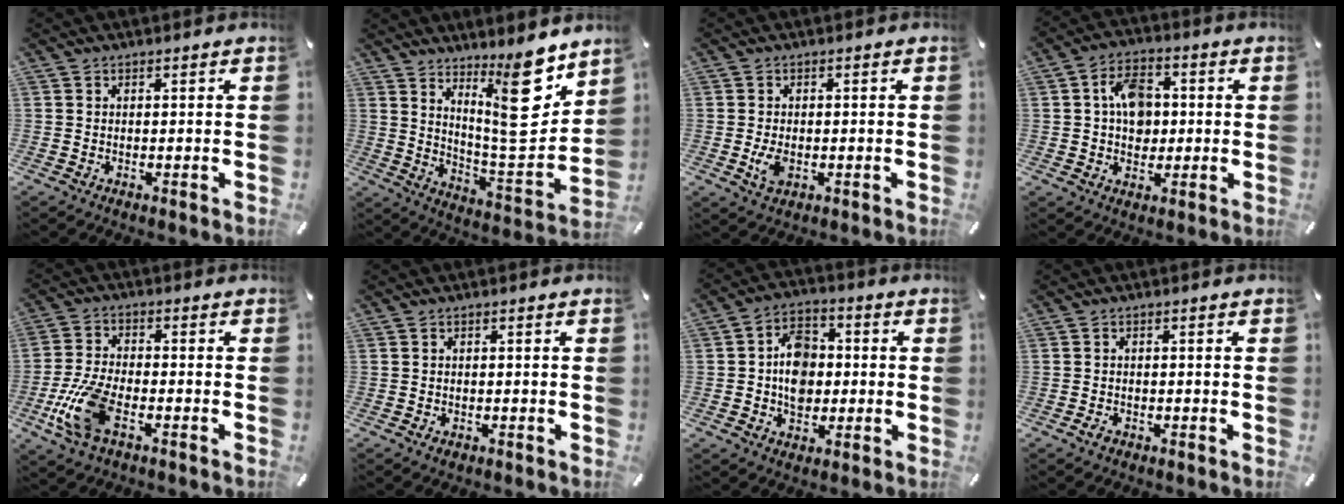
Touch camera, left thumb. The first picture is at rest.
{"total": 17.9, "force": [10.8, 5.7, 13.1], "torque": [-0.160, -0.092, 0.171]}
{"total": 3.8, "force": [-0.7, 2.3, 2.9], "torque": [-0.072, -0.006, -0.014]}
{"total": 8.8, "force": [0.7, 6.6, 5.7], "torque": [-0.096, 0.008, 0.012]}
{"total": 11.5, "force": [-4.4, 5.3, 9.2], "torque": [-0.207, -0.003, -0.080]}
{"total": 0.8, "force": [-0.5, 0.5, 0.4], "torque": [-0.007, 0.002, -0.010]}
{"total": 9.7, "force": [-0.6, 7.8, 5.6], "torque": [-0.089, 0.017, -0.007]}
{"total": 1.5, "force": [-1.0, 0.9, 0.7], "torque": [-0.014, 0.005, -0.020]}